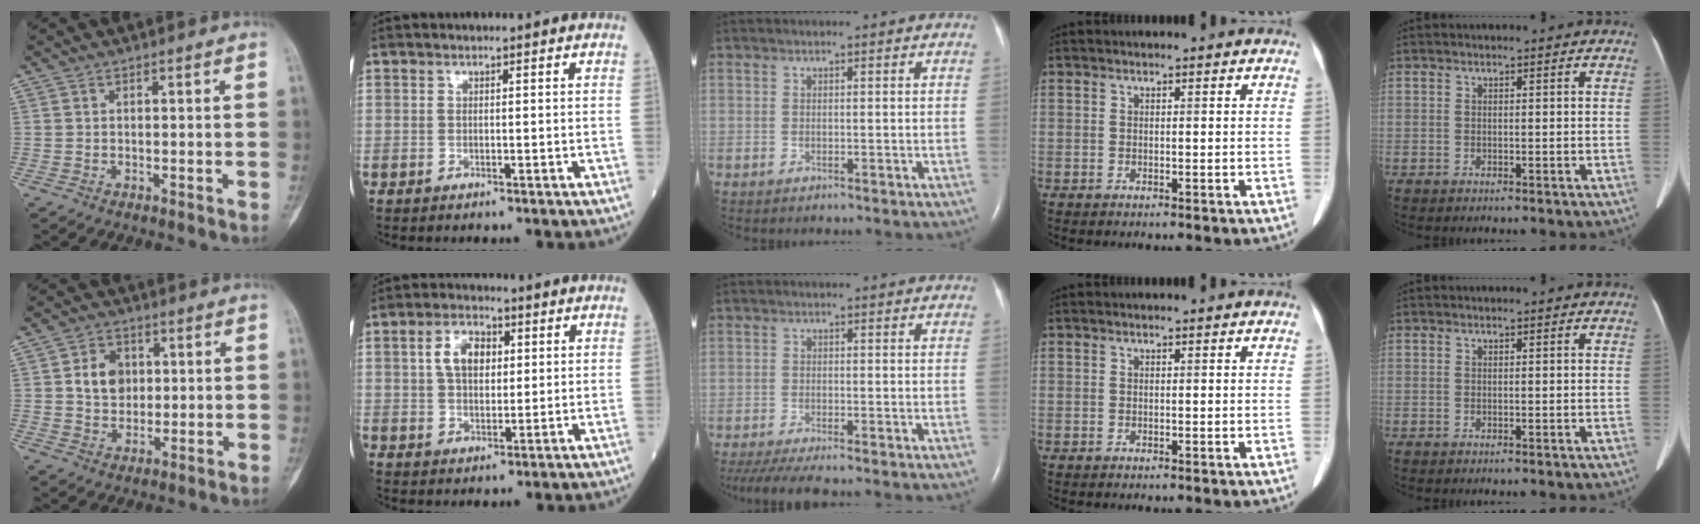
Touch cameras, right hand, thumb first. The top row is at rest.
{"thumb": {"total": 7.2, "force": [1.3, 5.7, 4.2], "torque": [-0.043, -0.004, 0.023]}, "index": {"total": 6.4, "force": [1.9, 3.7, 4.8], "torque": [-0.091, 0.015, 0.037]}, "middle": {"total": 6.7, "force": [-5.6, 0.1, 3.6], "torque": [-0.059, -0.019, -0.094]}}